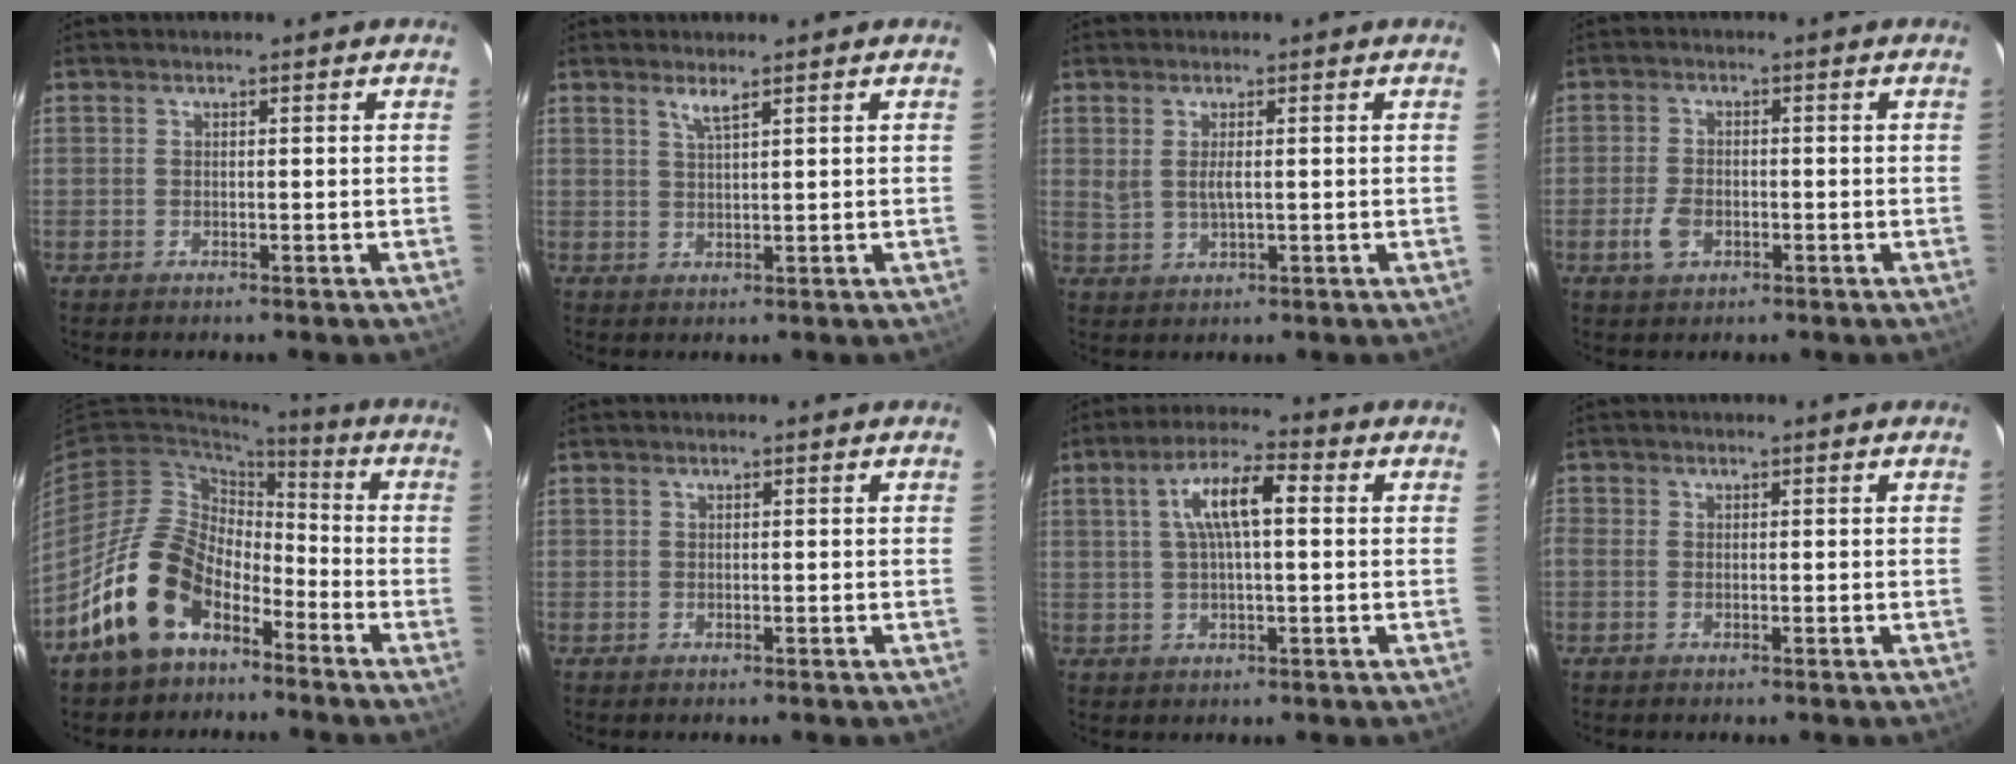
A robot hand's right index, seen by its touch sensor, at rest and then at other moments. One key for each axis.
{"total": 2.1, "fx": 1.5, "fy": 0.0, "fz": 1.4, "tx": -0.028, "ty": -0.001, "tz": 0.027}
{"total": 3.1, "fx": 0.4, "fy": 0.9, "fz": 2.9, "tx": -0.055, "ty": -0.005, "tz": 0.013}
{"total": 4.3, "fx": -1.8, "fy": 2.9, "fz": 2.8, "tx": -0.067, "ty": -0.003, "tz": -0.030}
{"total": 16.5, "fx": -9.8, "fy": 10.0, "fz": 8.7, "tx": -0.168, "ty": 0.019, "tz": -0.162}
{"total": 0.0}
{"total": 8.3, "fx": 1.7, "fy": 2.3, "fz": 7.8, "tx": -0.143, "ty": 0.017, "tz": 0.031}
{"total": 0.9, "fx": -0.3, "fy": 0.7, "fz": 0.5, "tx": -0.014, "ty": 0.000, "tz": -0.010}